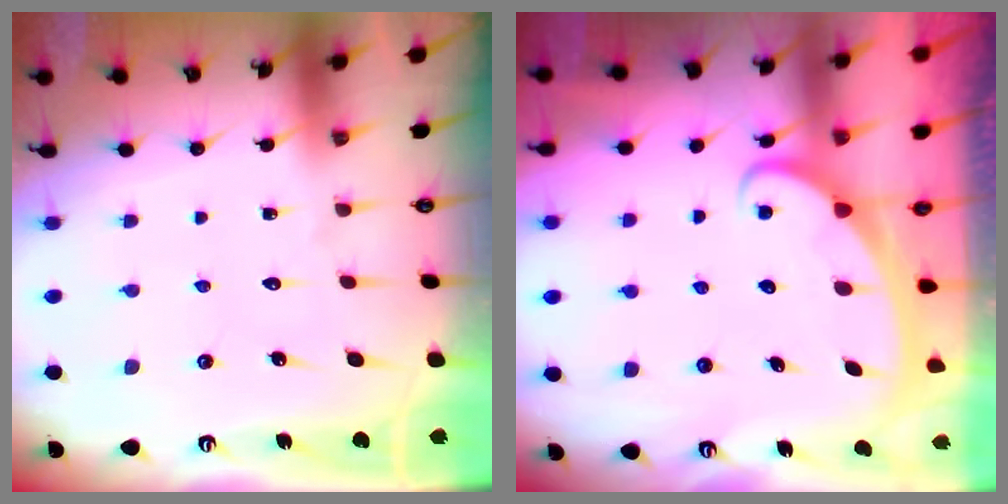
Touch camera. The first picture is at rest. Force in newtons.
{"total": 2.6, "press": 2.6, "slide": 0.4}